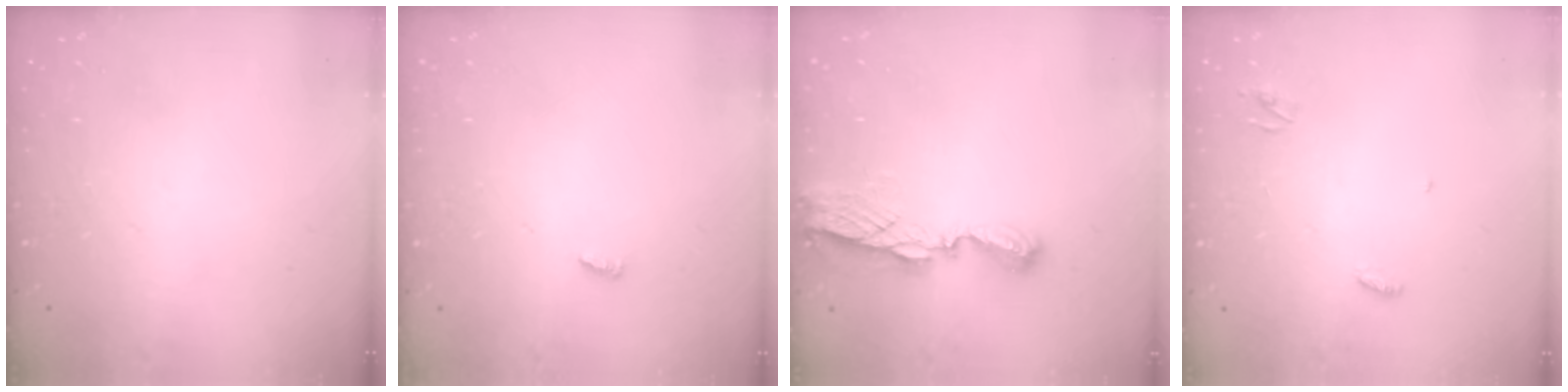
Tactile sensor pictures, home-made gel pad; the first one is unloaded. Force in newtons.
{"total": 2.7, "press": 2.7, "slide": 0.2}
{"total": 6.7, "press": 6.7, "slide": 0.2}
{"total": 3.3, "press": 3.2, "slide": 0.3}